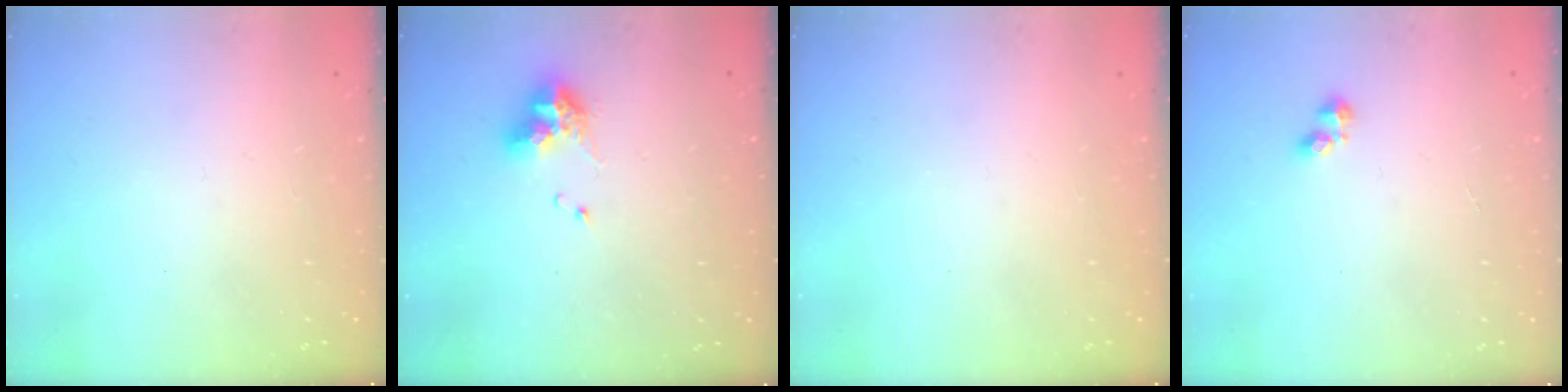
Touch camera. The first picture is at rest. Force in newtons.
{"total": 9.0, "press": 8.9, "slide": 1.1}
{"total": 0.0}
{"total": 2.4, "press": 2.3, "slide": 0.5}